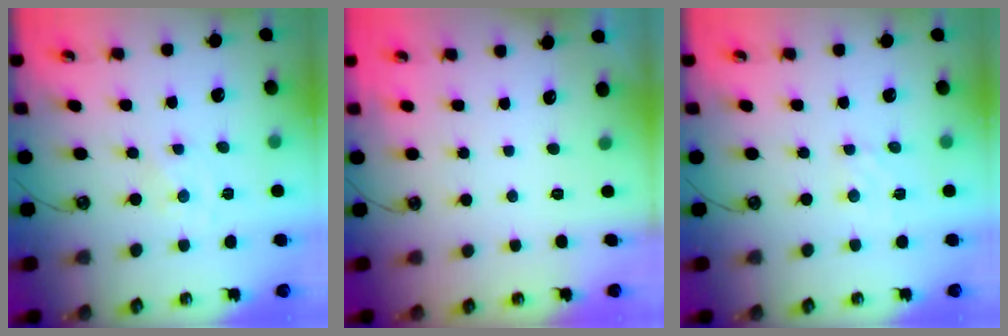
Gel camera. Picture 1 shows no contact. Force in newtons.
{"total": 0.0}
{"total": 3.4, "press": 3.4, "slide": 0.5}